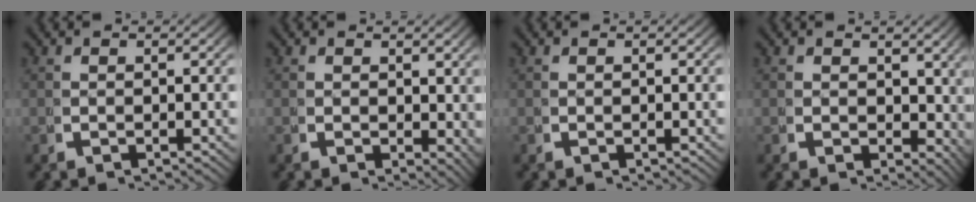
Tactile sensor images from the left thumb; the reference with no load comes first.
{"total": 2.3, "force": [0.9, 1.5, 1.5], "torque": [-0.012, -0.012, 0.020]}
{"total": 0.0}
{"total": 3.3, "force": [1.7, 2.2, 1.8], "torque": [-0.016, -0.013, 0.033]}